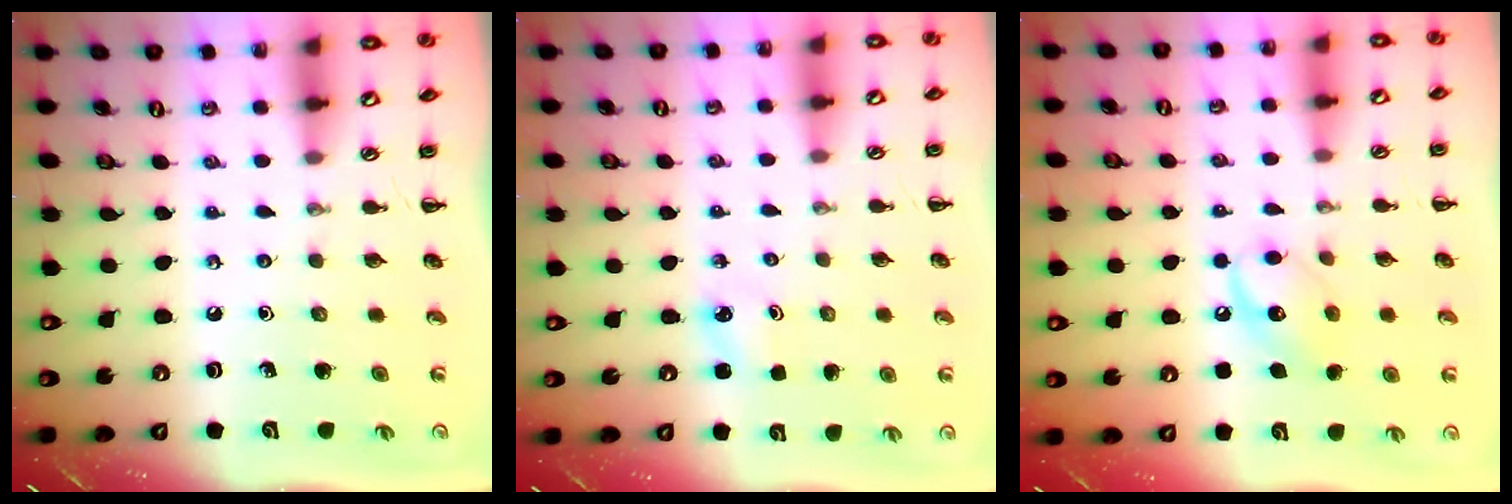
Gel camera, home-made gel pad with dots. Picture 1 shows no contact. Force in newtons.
{"total": 2.5, "press": 2.4, "slide": 0.8}
{"total": 10.1, "press": 10.0, "slide": 0.6}